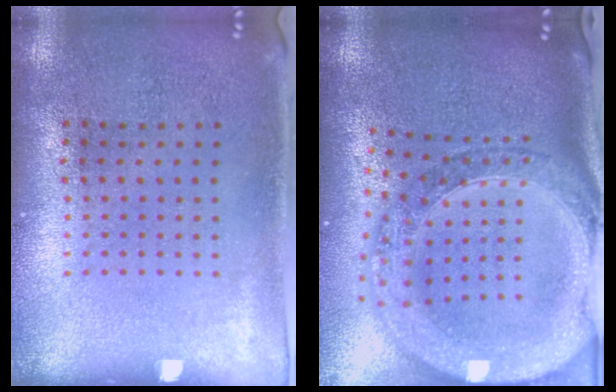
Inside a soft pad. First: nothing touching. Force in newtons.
{"total": 3.0, "press": 2.4, "slide": 1.7}